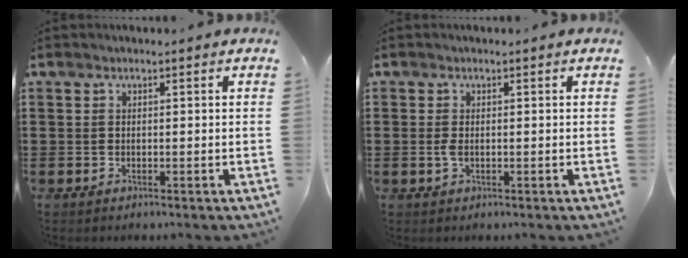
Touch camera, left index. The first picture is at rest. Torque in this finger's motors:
{"motor_torque": [0.34, 0.26, 0.19, 0.06]}